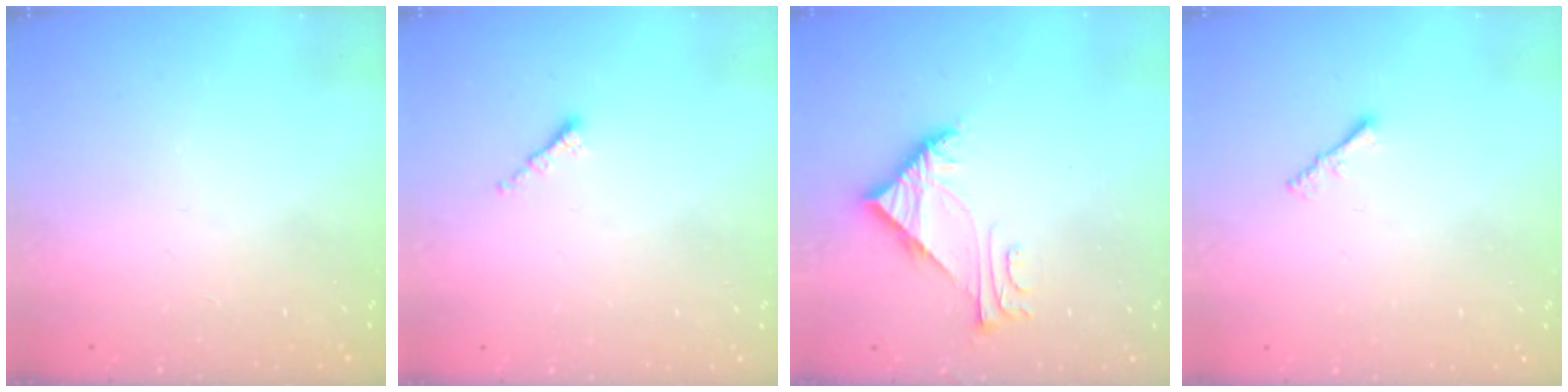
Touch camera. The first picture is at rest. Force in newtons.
{"total": 1.4, "press": 1.3, "slide": 0.5}
{"total": 5.6, "press": 5.6, "slide": 0.3}
{"total": 1.3, "press": 1.3, "slide": 0.4}